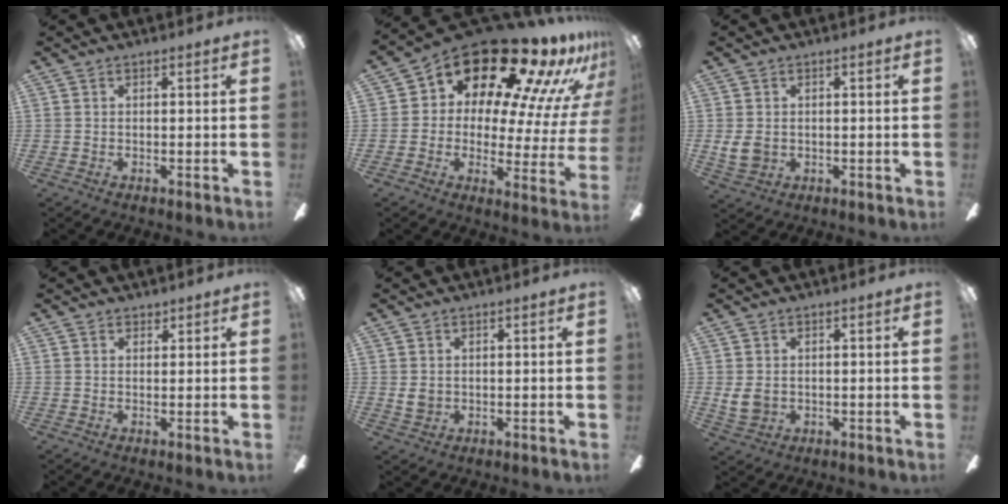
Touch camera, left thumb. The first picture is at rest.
{"total": 21.1, "force": [15.7, 8.4, 11.3], "torque": [-0.159, -0.129, 0.266]}
{"total": 4.5, "force": [0.4, 3.7, 2.6], "torque": [-0.053, -0.001, 0.007]}
{"total": 1.7, "force": [1.4, 1.0, 0.2], "torque": [0.005, -0.003, 0.025]}
{"total": 2.7, "force": [0.8, 2.3, 1.2], "torque": [-0.017, 0.001, 0.013]}
{"total": 4.5, "force": [0.8, 3.6, 2.5], "torque": [-0.053, -0.001, 0.013]}